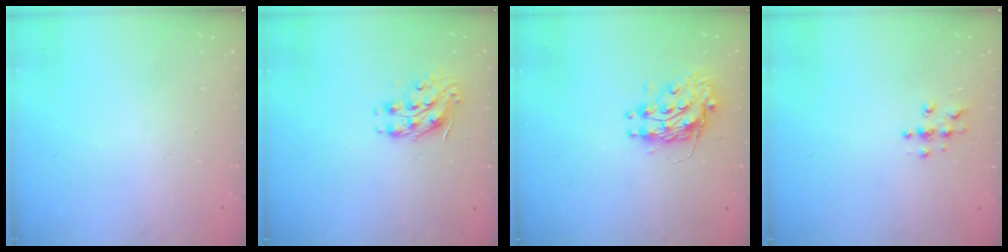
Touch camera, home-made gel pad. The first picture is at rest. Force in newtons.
{"total": 8.7, "press": 8.7, "slide": 0.5}
{"total": 10.0, "press": 9.9, "slide": 0.8}
{"total": 3.8, "press": 3.8, "slide": 0.3}